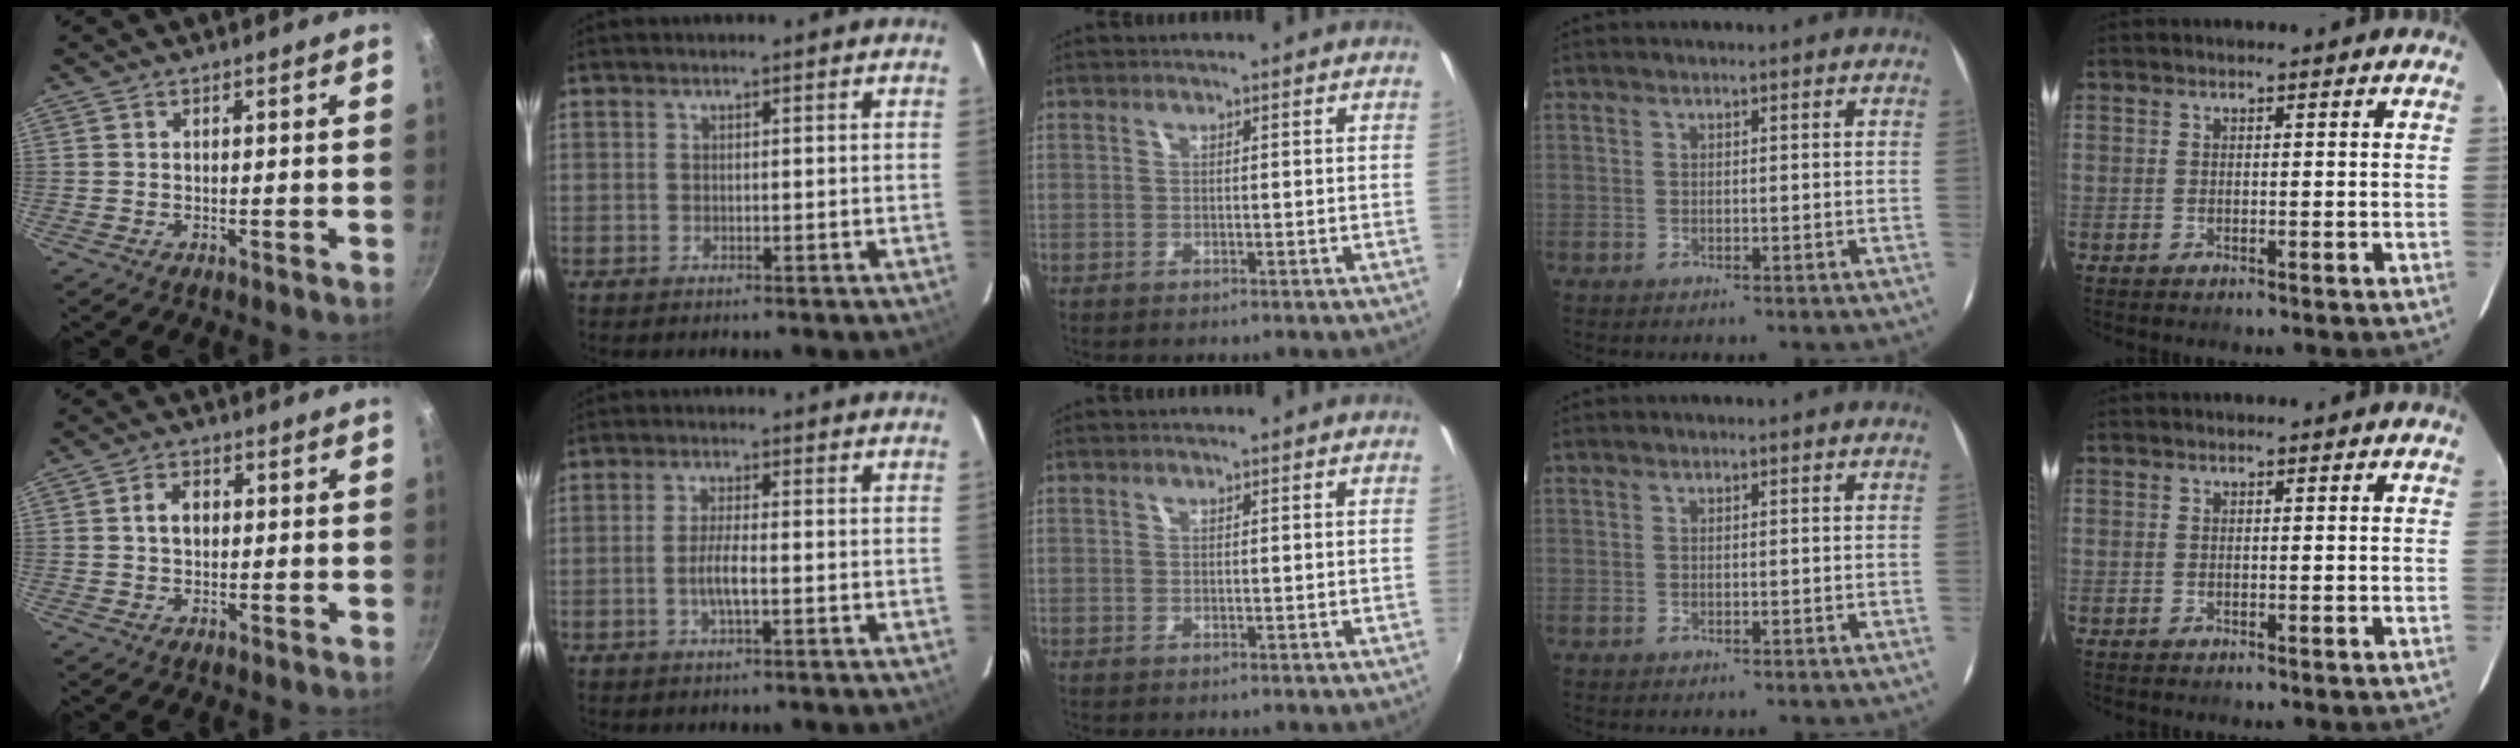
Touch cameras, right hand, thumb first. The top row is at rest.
{"thumb": {"total": 3.7, "force": [0.4, 2.7, 2.5], "torque": [-0.027, 0.009, 0.003]}, "index": {"total": 4.2, "force": [-1.2, 0.6, 3.9], "torque": [-0.076, -0.002, -0.022]}}